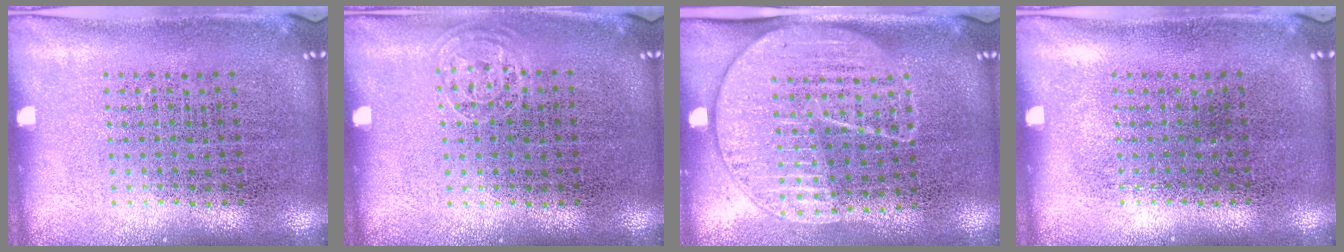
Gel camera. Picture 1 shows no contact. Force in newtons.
{"total": 0.7, "press": 0.6, "slide": 0.3}
{"total": 1.8, "press": 1.5, "slide": 0.9}
{"total": 0.0}